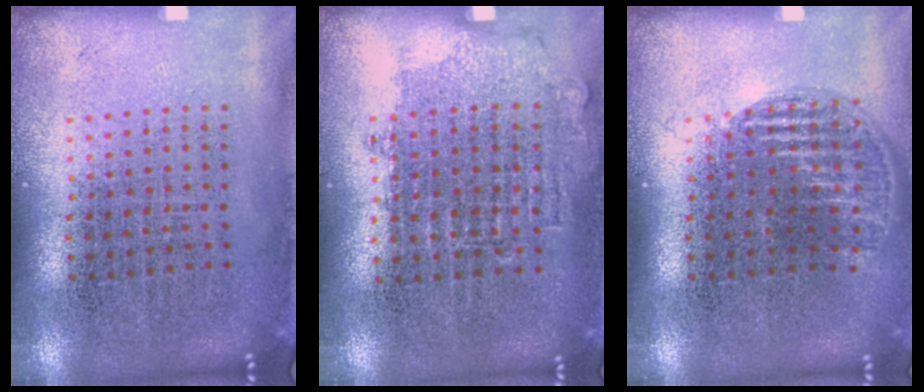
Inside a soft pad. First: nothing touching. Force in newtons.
{"total": 0.7, "press": 0.7, "slide": 0.3}
{"total": 1.2, "press": 1.1, "slide": 0.5}